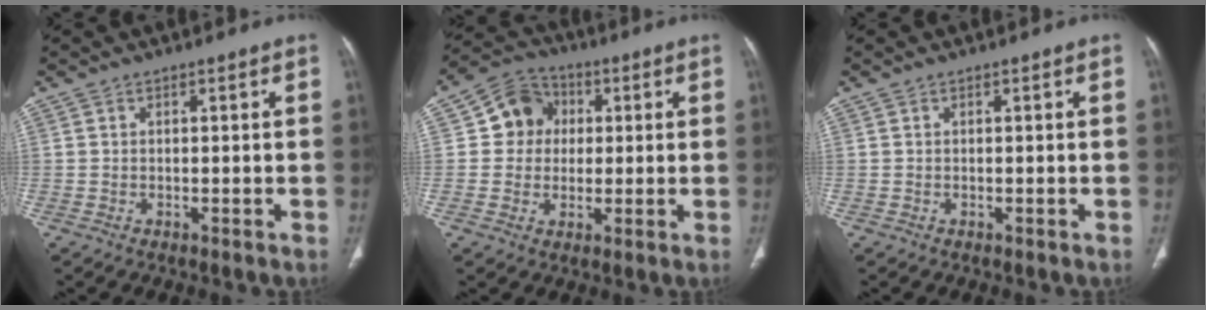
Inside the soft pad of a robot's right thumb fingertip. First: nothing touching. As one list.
[{"total": 8.8, "force": [1.3, 8.1, 3.2], "torque": [-0.014, 0.008, 0.011]}, {"total": 0.0}]